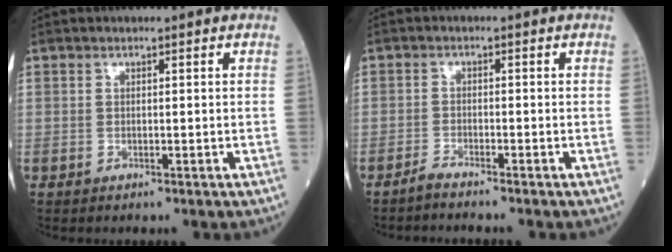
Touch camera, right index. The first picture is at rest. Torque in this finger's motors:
{"motor_torque": [-0.07, -0.33, 0.06, -0.01]}